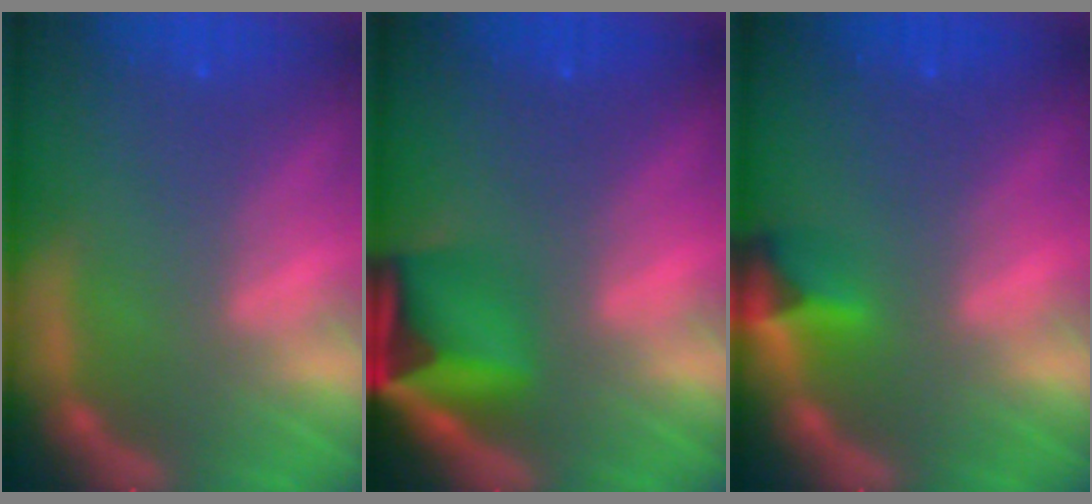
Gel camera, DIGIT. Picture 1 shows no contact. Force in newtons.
{"total": 6.9}
{"total": 2.4}